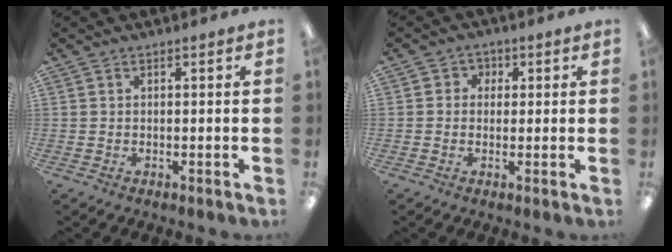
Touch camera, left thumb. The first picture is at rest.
{"total": 2.6, "force": [-0.3, 2.5, 0.8], "torque": [-0.010, 0.008, -0.009]}